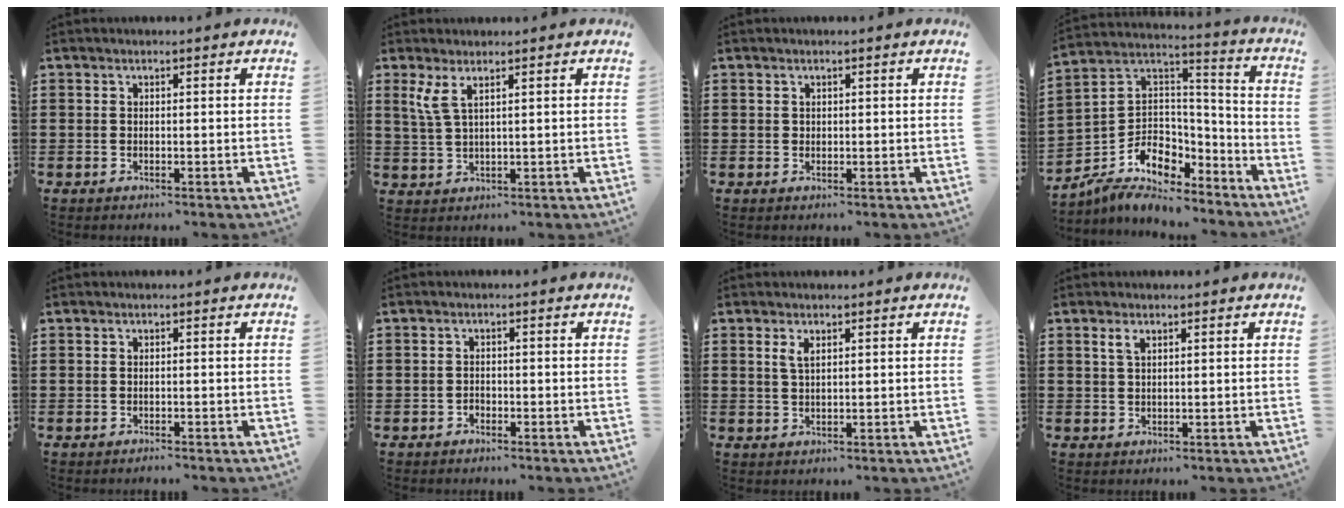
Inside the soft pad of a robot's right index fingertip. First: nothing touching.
{"total": 3.1, "force": [1.6, 0.6, 2.6], "torque": [-0.071, -0.004, 0.024]}
{"total": 0.6, "force": [0.2, 0.5, 0.1], "torque": [-0.003, 0.002, 0.004]}
{"total": 7.8, "force": [-5.3, 5.5, 1.7], "torque": [-0.049, -0.004, -0.098]}
{"total": 0.6, "force": [-0.6, 0.1, -0.1], "torque": [0.001, -0.001, -0.013]}
{"total": 1.2, "force": [-1.0, 0.7, 0.1], "torque": [-0.004, 0.002, -0.022]}
{"total": 2.0, "force": [0.9, 0.8, 1.6], "torque": [-0.034, 0.004, 0.015]}
{"total": 1.6, "force": [0.8, 0.7, 1.2], "torque": [-0.027, 0.003, 0.013]}